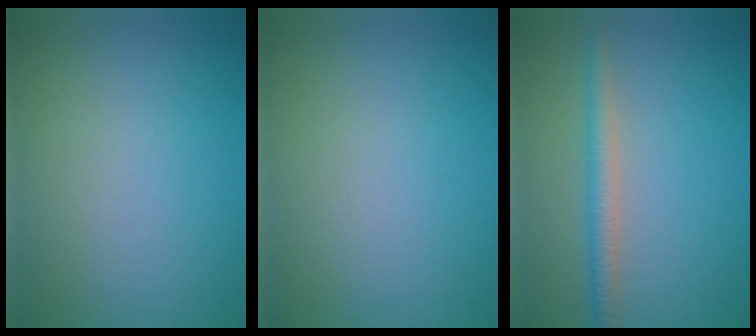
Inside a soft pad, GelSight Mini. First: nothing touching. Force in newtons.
{"total": 0.0}
{"total": 2.4, "press": 2.4, "slide": 0.1}